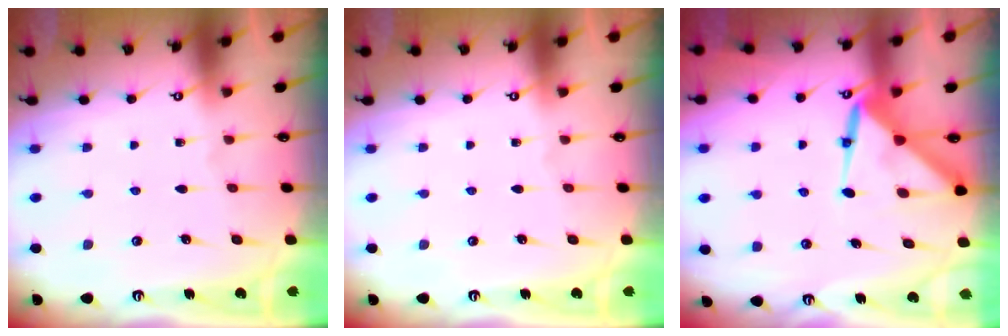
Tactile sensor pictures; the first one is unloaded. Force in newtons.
{"total": 0.0}
{"total": 8.9, "press": 8.9, "slide": 0.8}